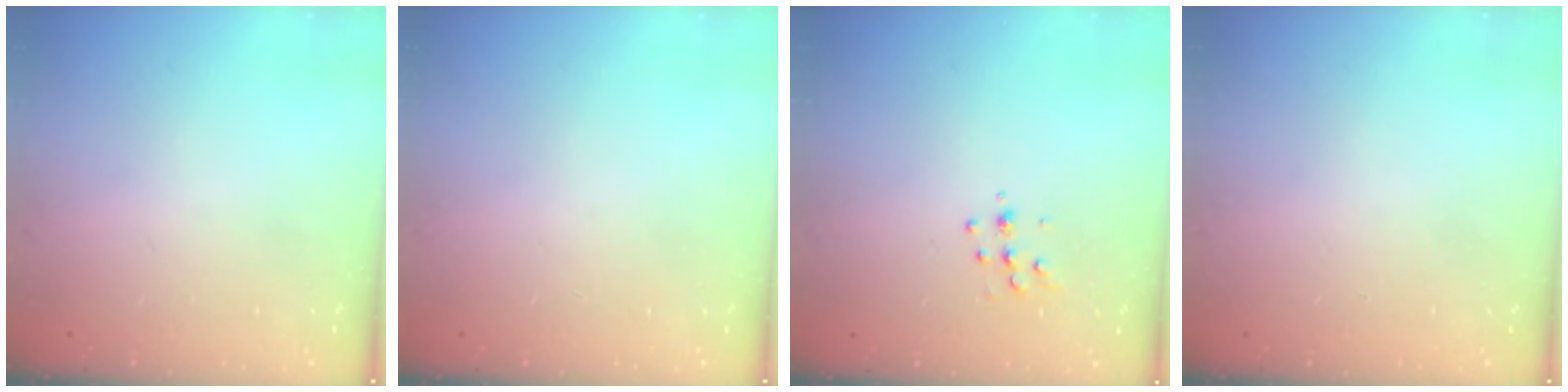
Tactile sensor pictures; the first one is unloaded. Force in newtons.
{"total": 0.0}
{"total": 5.4, "press": 5.4, "slide": 0.6}
{"total": 0.0}